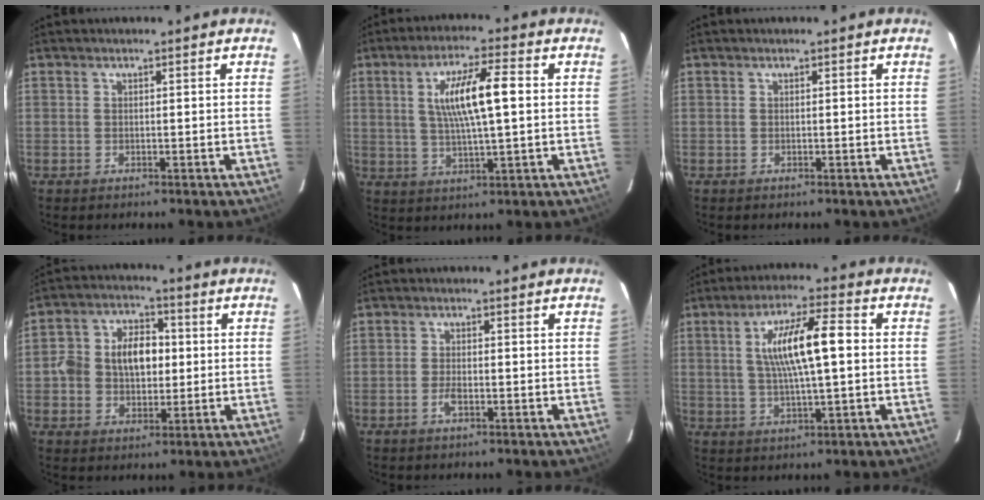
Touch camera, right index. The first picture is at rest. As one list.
[{"total": 10.4, "force": [1.6, 1.6, 10.1], "torque": [-0.185, 0.005, 0.033]}, {"total": 0.0}, {"total": 9.8, "force": [0.4, 7.3, 6.6], "torque": [-0.129, 0.026, 0.008]}, {"total": 2.5, "force": [-1.1, 1.0, 2.0], "torque": [-0.044, -0.001, -0.021]}, {"total": 11.4, "force": [1.3, 2.0, 11.2], "torque": [-0.201, 0.009, 0.026]}]